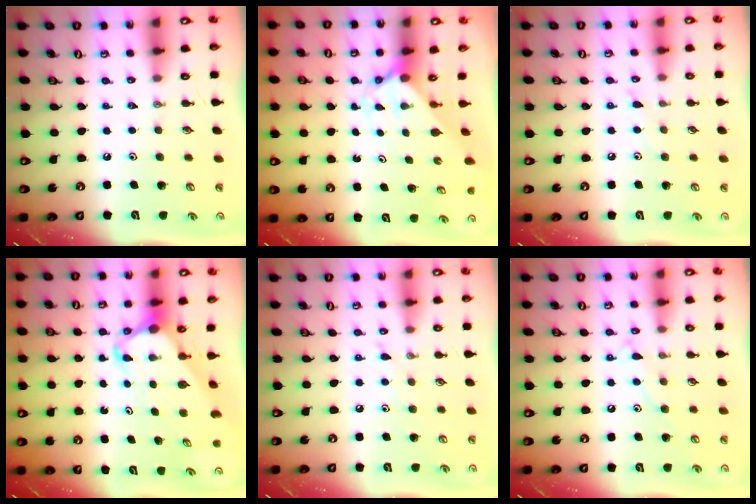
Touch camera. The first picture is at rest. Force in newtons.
{"total": 2.0, "press": 2.0, "slide": 0.2}
{"total": 5.2, "press": 5.2, "slide": 0.6}
{"total": 3.9, "press": 3.9, "slide": 0.4}
{"total": 4.7, "press": 4.7, "slide": 0.6}
{"total": 8.3, "press": 8.2, "slide": 0.7}